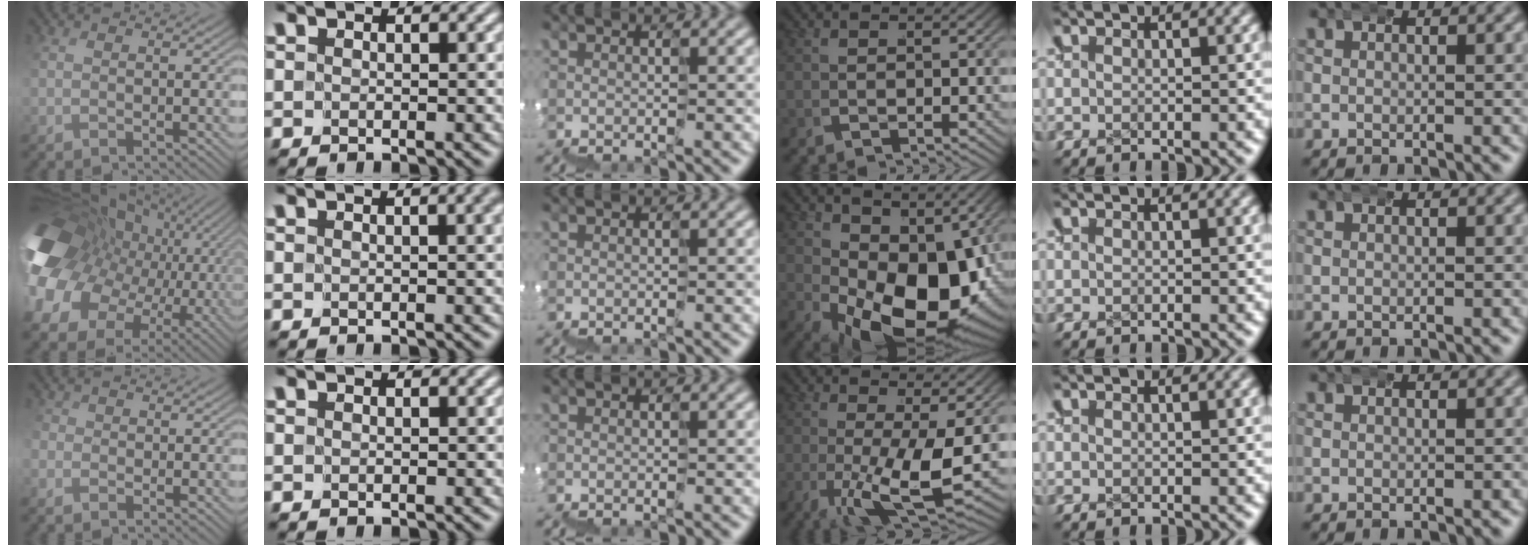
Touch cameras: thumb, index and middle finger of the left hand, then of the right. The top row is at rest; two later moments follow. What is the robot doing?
{"motion": "wrap", "object": "ethernet cable"}